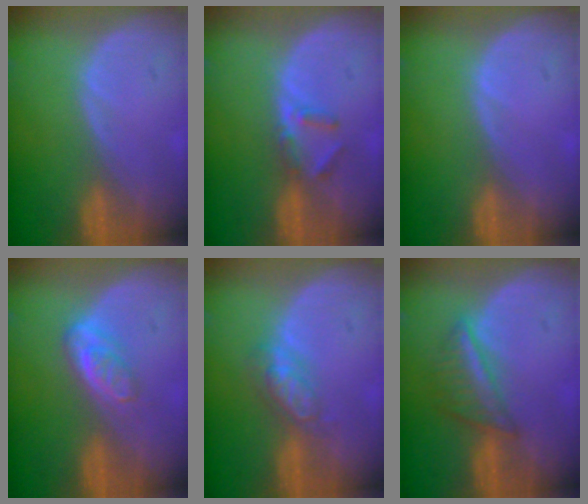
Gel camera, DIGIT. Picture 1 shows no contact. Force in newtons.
{"total": 2.9, "press": 2.6, "slide": 1.1}
{"total": 0.0}
{"total": 5.0, "press": 4.4, "slide": 2.4}
{"total": 4.8, "press": 4.2, "slide": 2.2}
{"total": 5.3, "press": 5.2, "slide": 1.1}